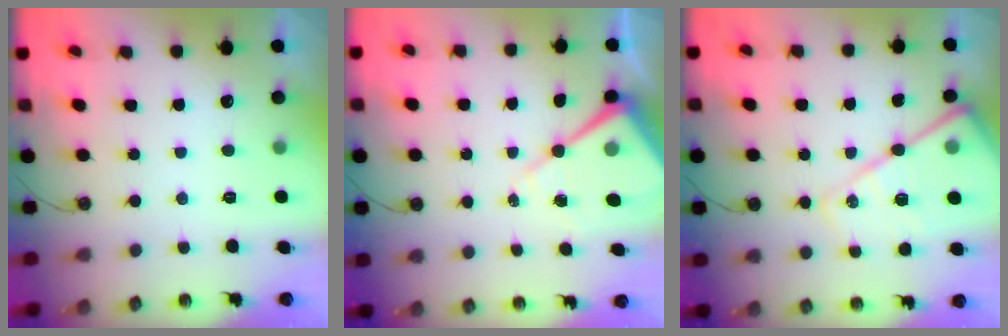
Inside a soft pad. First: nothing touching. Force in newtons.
{"total": 11.7, "press": 11.7, "slide": 1.1}
{"total": 17.2, "press": 17.1, "slide": 1.9}